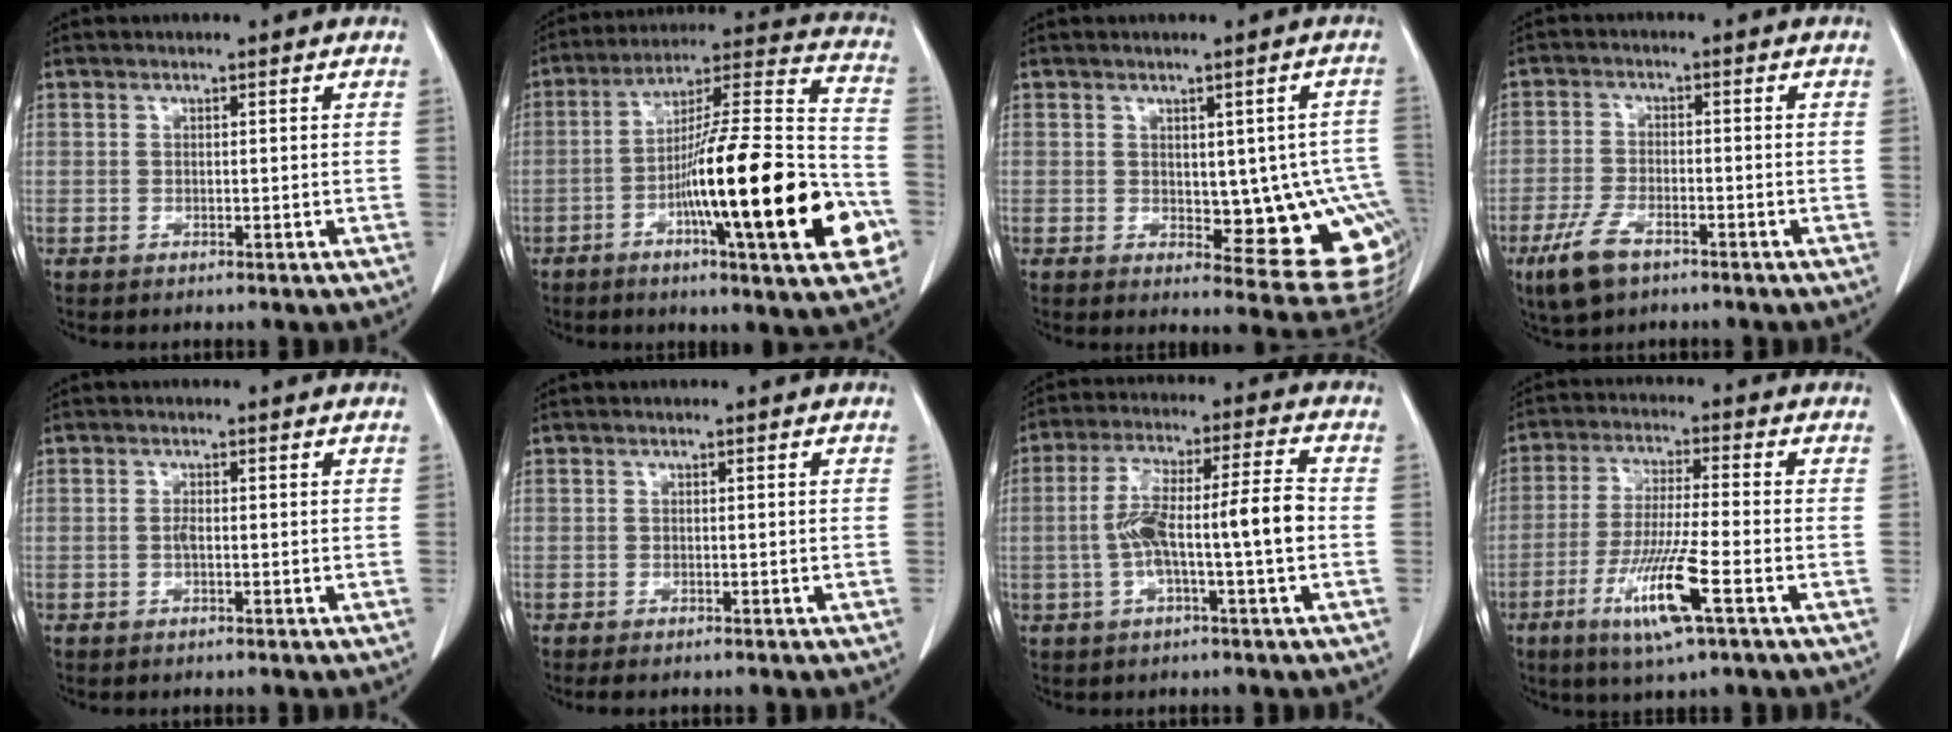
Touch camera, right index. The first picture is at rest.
{"total": 25.3, "force": [-8.0, 2.7, 23.8], "torque": [-0.318, 0.002, -0.118]}
{"total": 12.8, "force": [-0.9, 4.8, 11.9], "torque": [-0.102, 0.005, 0.004]}
{"total": 6.4, "force": [-4.0, 2.5, 4.3], "torque": [-0.099, -0.011, -0.070]}
{"total": 0.8, "force": [-0.2, 0.2, 0.8], "torque": [-0.016, 0.003, -0.003]}
{"total": 1.3, "force": [-1.1, 0.3, 0.6], "torque": [-0.012, -0.005, -0.011]}
{"total": 10.5, "force": [-1.6, 0.8, 10.3], "torque": [-0.191, 0.028, -0.031]}
{"total": 10.6, "force": [-4.6, 0.1, 9.6], "torque": [-0.190, -0.019, -0.086]}